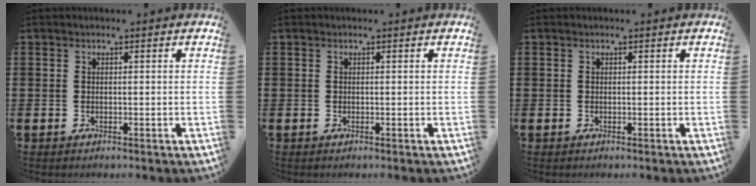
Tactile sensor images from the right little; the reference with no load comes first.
{"total": 0.0}
{"total": 0.0}